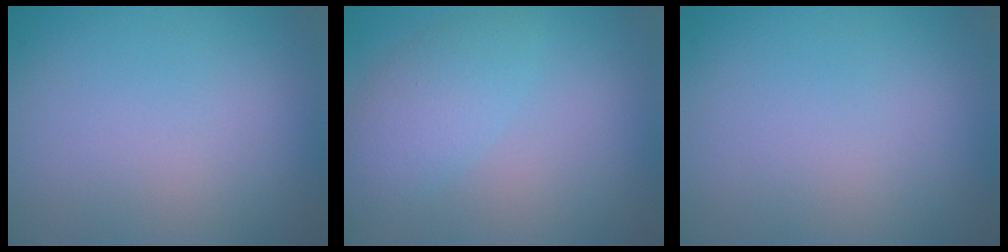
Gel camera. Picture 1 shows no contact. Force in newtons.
{"total": 3.3, "press": 3.3, "slide": 0.1}
{"total": 0.0}